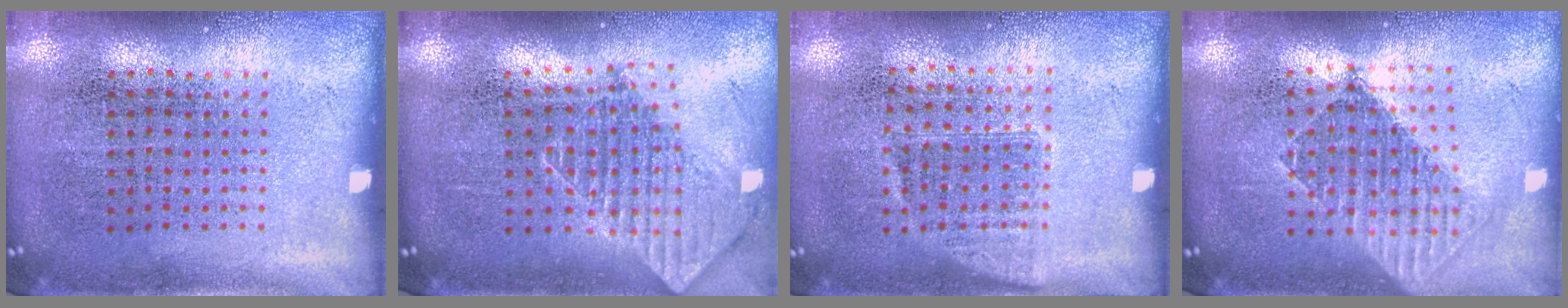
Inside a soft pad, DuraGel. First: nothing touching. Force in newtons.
{"total": 1.8, "press": 1.5, "slide": 1.1}
{"total": 0.8, "press": 0.7, "slide": 0.4}
{"total": 1.7, "press": 1.4, "slide": 0.9}